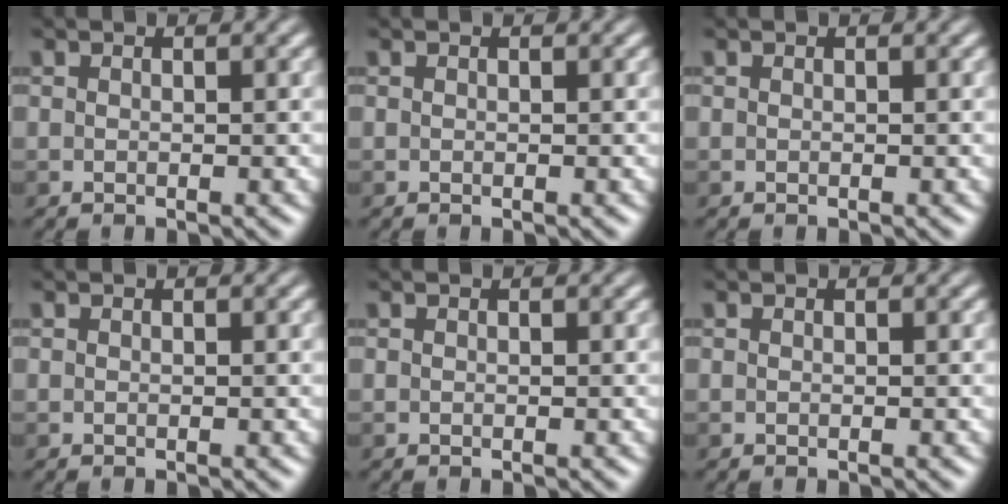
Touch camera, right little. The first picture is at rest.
{"total": 0.0}
{"total": 0.0}
{"total": 0.0}
{"total": 0.0}
{"total": 0.0}